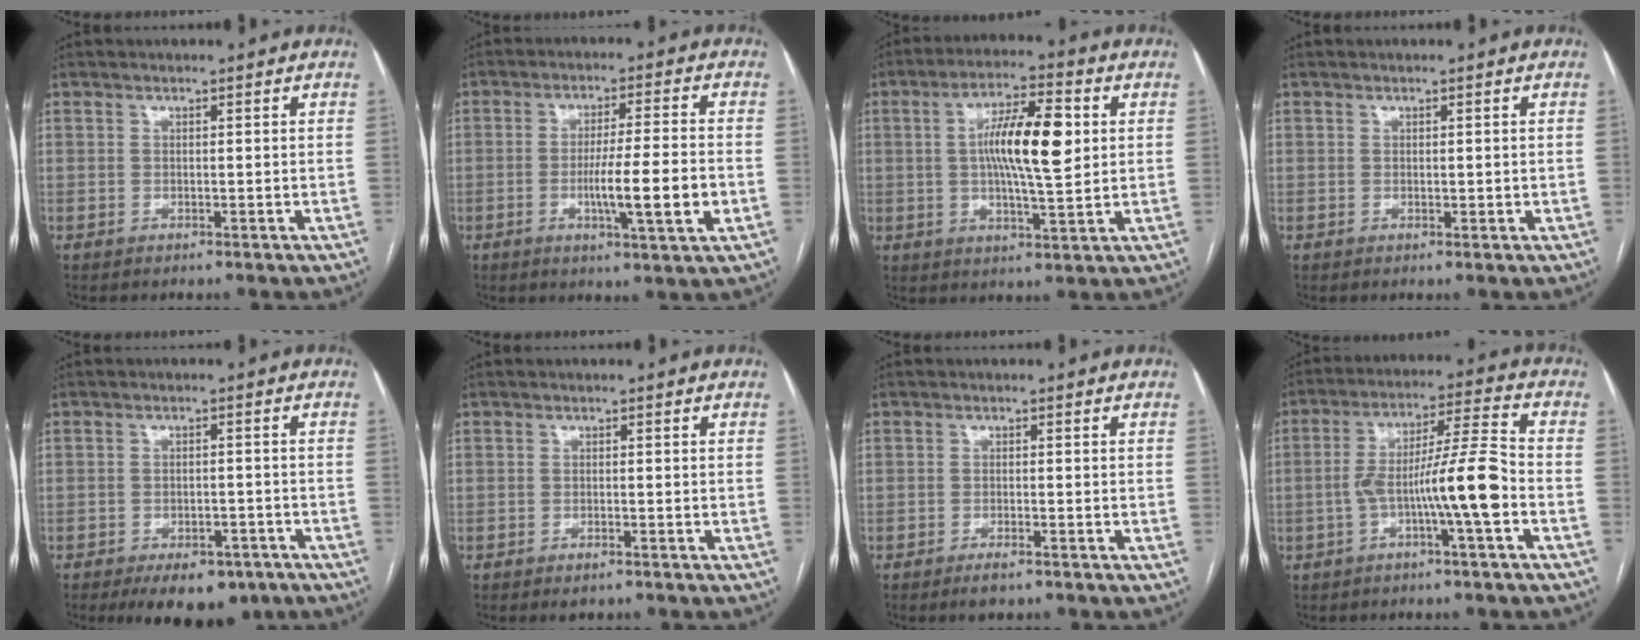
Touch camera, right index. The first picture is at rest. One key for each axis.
{"total": 9.8, "fx": -2.4, "fy": -0.1, "fz": 9.5, "tx": -0.157, "ty": -0.009, "tz": -0.037}
{"total": 11.7, "fx": 1.7, "fy": 2.2, "fz": 11.4, "tx": -0.200, "ty": 0.012, "tz": 0.026}
{"total": 0.8, "fx": 0.1, "fy": 0.5, "fz": 0.6, "tx": -0.006, "ty": -0.001, "tz": 0.007}
{"total": 9.0, "fx": -6.3, "fy": 4.4, "fz": 4.7, "tx": -0.055, "ty": 0.004, "tz": -0.087}
{"total": 1.6, "fx": -1.1, "fy": 0.5, "fz": 1.1, "tx": -0.018, "ty": -0.003, "tz": -0.009}
{"total": 2.4, "fx": -1.7, "fy": 0.5, "fz": 1.6, "tx": -0.033, "ty": -0.005, "tz": -0.023}
{"total": 10.8, "fx": -3.1, "fy": -0.1, "fz": 10.4, "tx": -0.184, "ty": 0.020, "tz": -0.053}